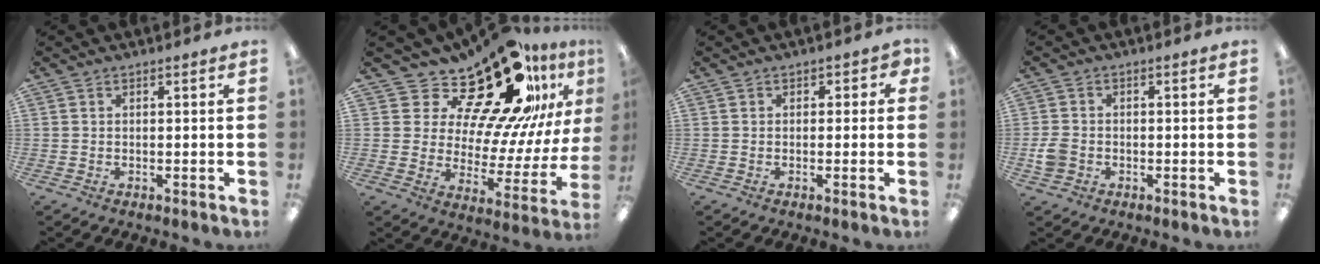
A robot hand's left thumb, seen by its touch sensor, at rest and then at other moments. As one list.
[{"total": 24.2, "force": [17.5, 9.3, 13.9], "torque": [-0.213, -0.135, 0.297]}, {"total": 1.9, "force": [0.3, 1.5, 1.1], "torque": [-0.012, 0.005, 0.001]}, {"total": 3.8, "force": [-1.0, 3.1, 1.9], "torque": [-0.031, 0.010, -0.018]}]